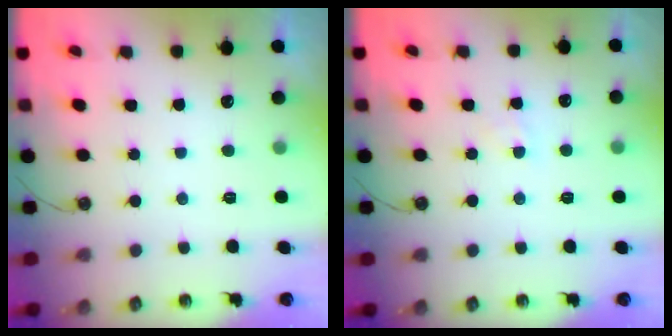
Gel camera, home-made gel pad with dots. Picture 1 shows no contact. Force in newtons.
{"total": 4.0, "press": 4.0, "slide": 0.6}